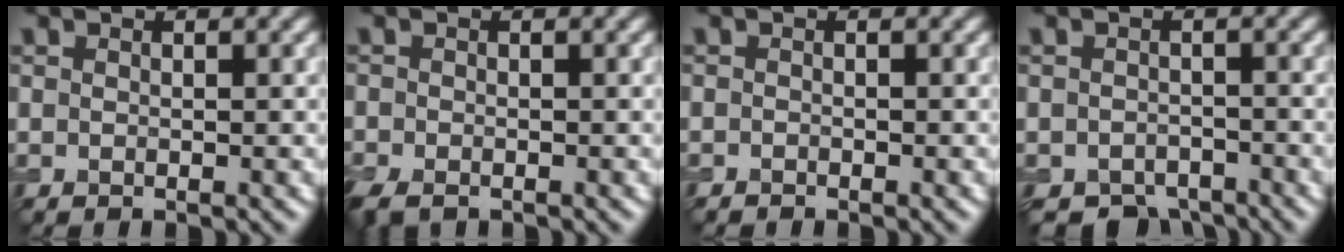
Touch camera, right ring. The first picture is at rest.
{"total": 2.9, "force": [-2.1, 1.3, 1.3], "torque": [-0.030, -0.014, -0.046]}
{"total": 0.5, "force": [-0.5, 0.2, 0.0], "torque": [0.002, -0.003, -0.010]}
{"total": 3.3, "force": [-2.7, 1.7, 0.8], "torque": [-0.001, -0.009, -0.046]}